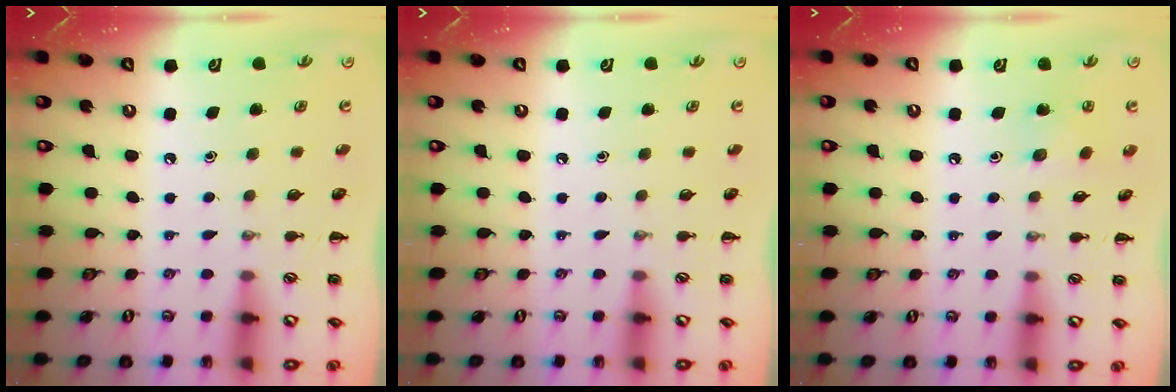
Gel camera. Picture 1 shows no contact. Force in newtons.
{"total": 0.0}
{"total": 5.1, "press": 4.9, "slide": 1.4}